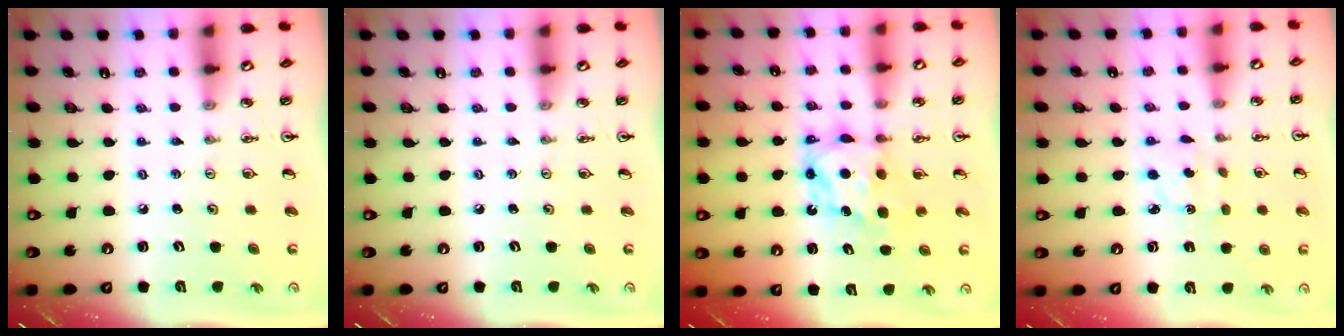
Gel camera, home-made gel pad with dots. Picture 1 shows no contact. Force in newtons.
{"total": 0.0}
{"total": 6.9, "press": 6.9, "slide": 0.3}
{"total": 2.3, "press": 2.2, "slide": 0.6}